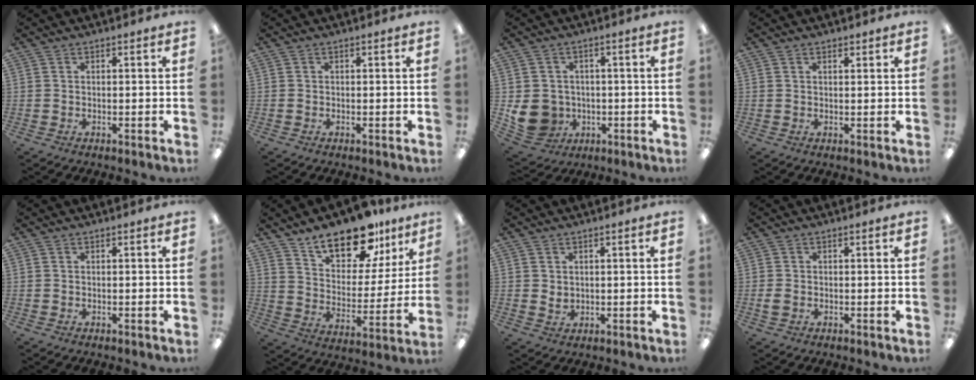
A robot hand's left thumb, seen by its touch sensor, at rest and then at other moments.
{"total": 0.0}
{"total": 8.8, "force": [-1.7, 8.0, 3.2], "torque": [-0.090, 0.000, -0.026]}
{"total": 1.0, "force": [0.8, 0.3, 0.4], "torque": [-0.008, -0.001, 0.016]}
{"total": 0.0}
{"total": 17.6, "force": [13.5, 7.7, 8.3], "torque": [-0.128, -0.086, 0.236]}
{"total": 1.4, "force": [0.6, 1.1, 0.6], "torque": [-0.013, -0.001, 0.012]}
{"total": 1.4, "force": [-0.4, 0.9, 1.0], "torque": [-0.025, -0.004, -0.009]}